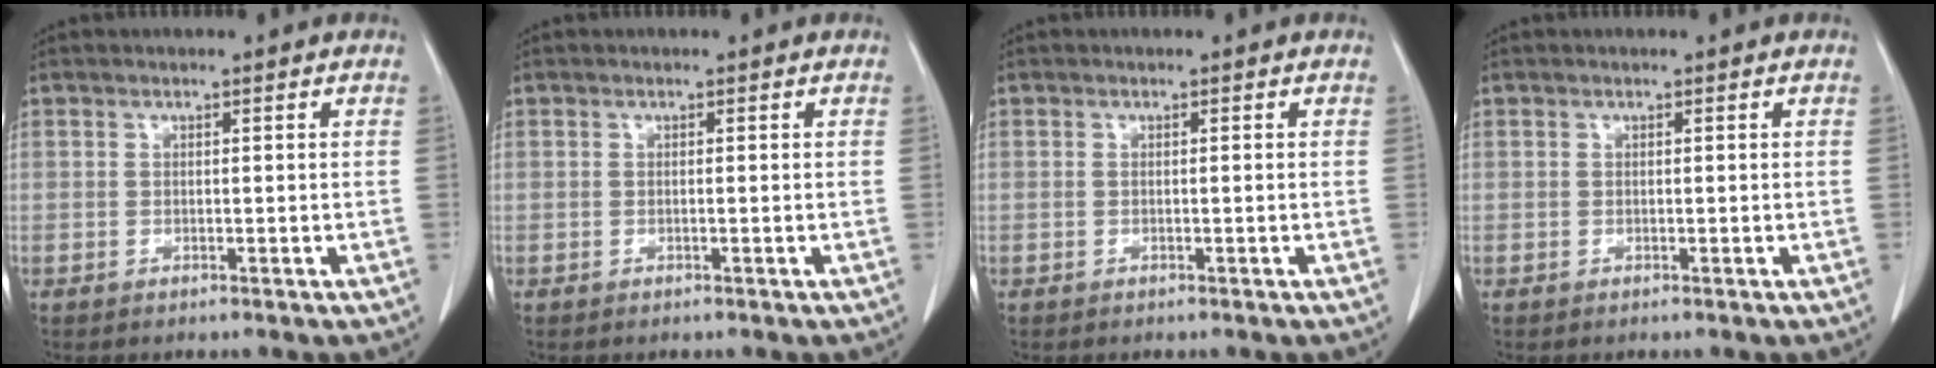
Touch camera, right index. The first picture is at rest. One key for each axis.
{"total": 0.0}
{"total": 0.0}
{"total": 0.0}